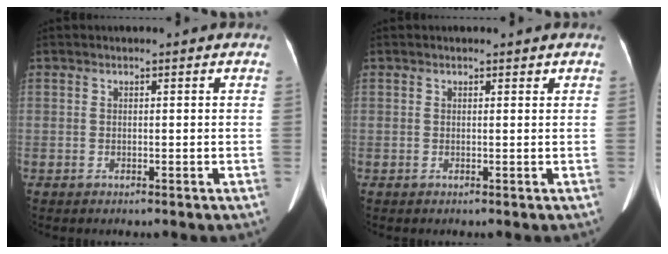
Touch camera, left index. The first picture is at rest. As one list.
[{"total": 1.1, "force": [1.0, 0.2, 0.4], "torque": [-0.004, -0.003, 0.012]}]